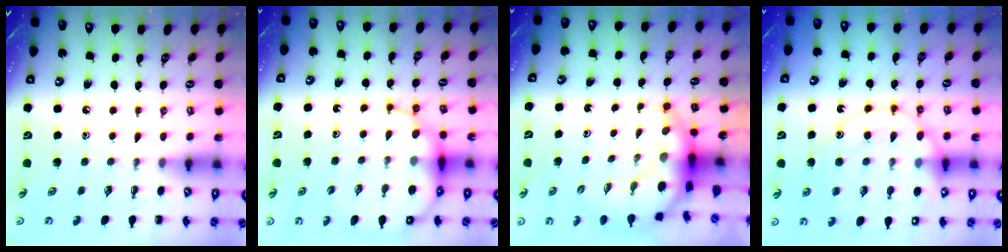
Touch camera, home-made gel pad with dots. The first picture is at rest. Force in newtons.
{"total": 11.9, "press": 11.5, "slide": 3.3}
{"total": 7.7, "press": 7.3, "slide": 2.5}
{"total": 18.7, "press": 18.6, "slide": 1.9}